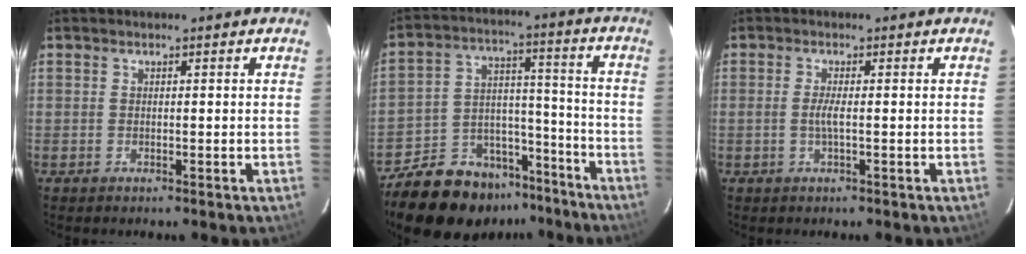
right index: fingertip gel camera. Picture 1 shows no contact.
{"total": 18.8, "force": [-14.4, 10.0, 6.7], "torque": [-0.148, 0.051, -0.204]}
{"total": 1.7, "force": [-0.2, -0.2, 1.7], "torque": [-0.031, 0.000, -0.005]}